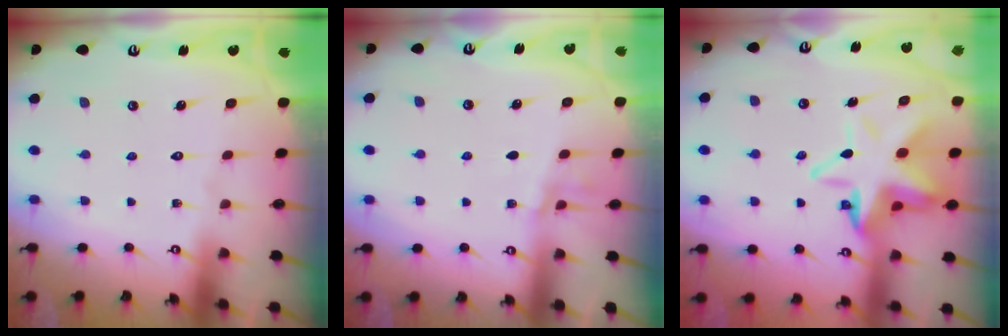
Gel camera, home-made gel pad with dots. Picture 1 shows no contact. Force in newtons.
{"total": 3.0, "press": 3.0, "slide": 0.4}
{"total": 12.2, "press": 12.0, "slide": 2.3}